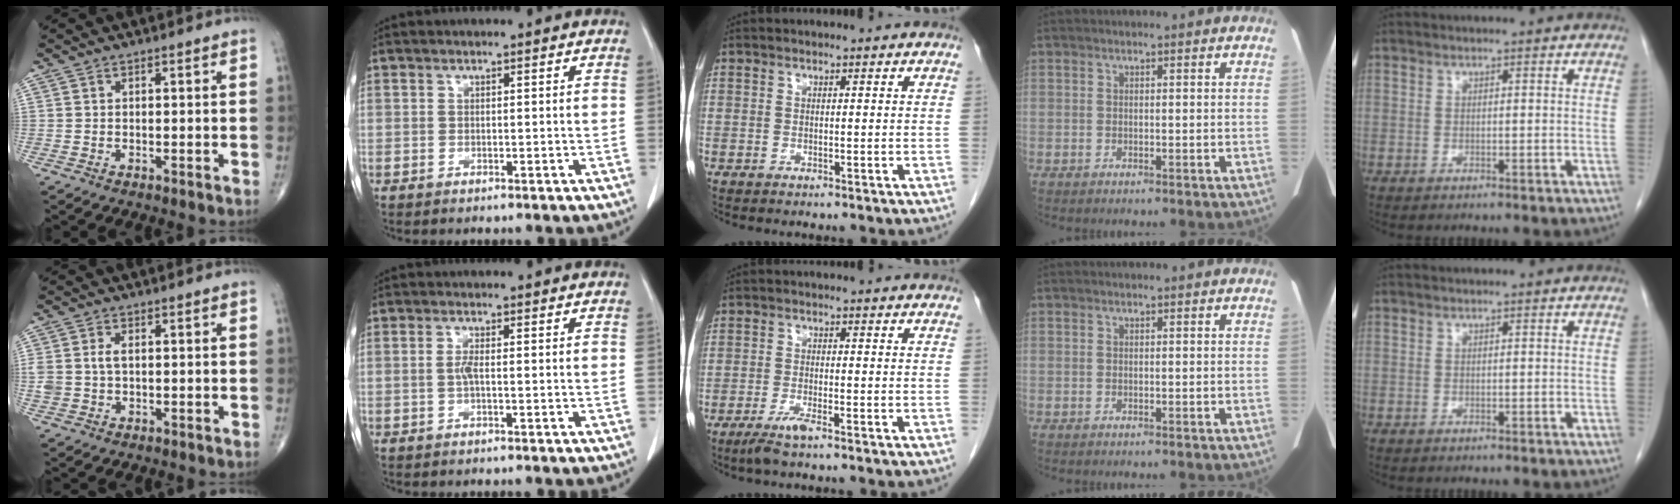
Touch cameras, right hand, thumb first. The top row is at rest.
{"thumb": {"total": 3.2, "force": [0.3, 2.1, 2.5], "torque": [-0.059, 0.005, 0.007]}, "index": {"total": 1.4, "force": [-0.2, 0.1, 1.4], "torque": [-0.031, 0.000, -0.006]}, "middle": {"total": 2.8, "force": [-1.9, -0.2, 2.0], "torque": [-0.045, -0.008, -0.041]}}